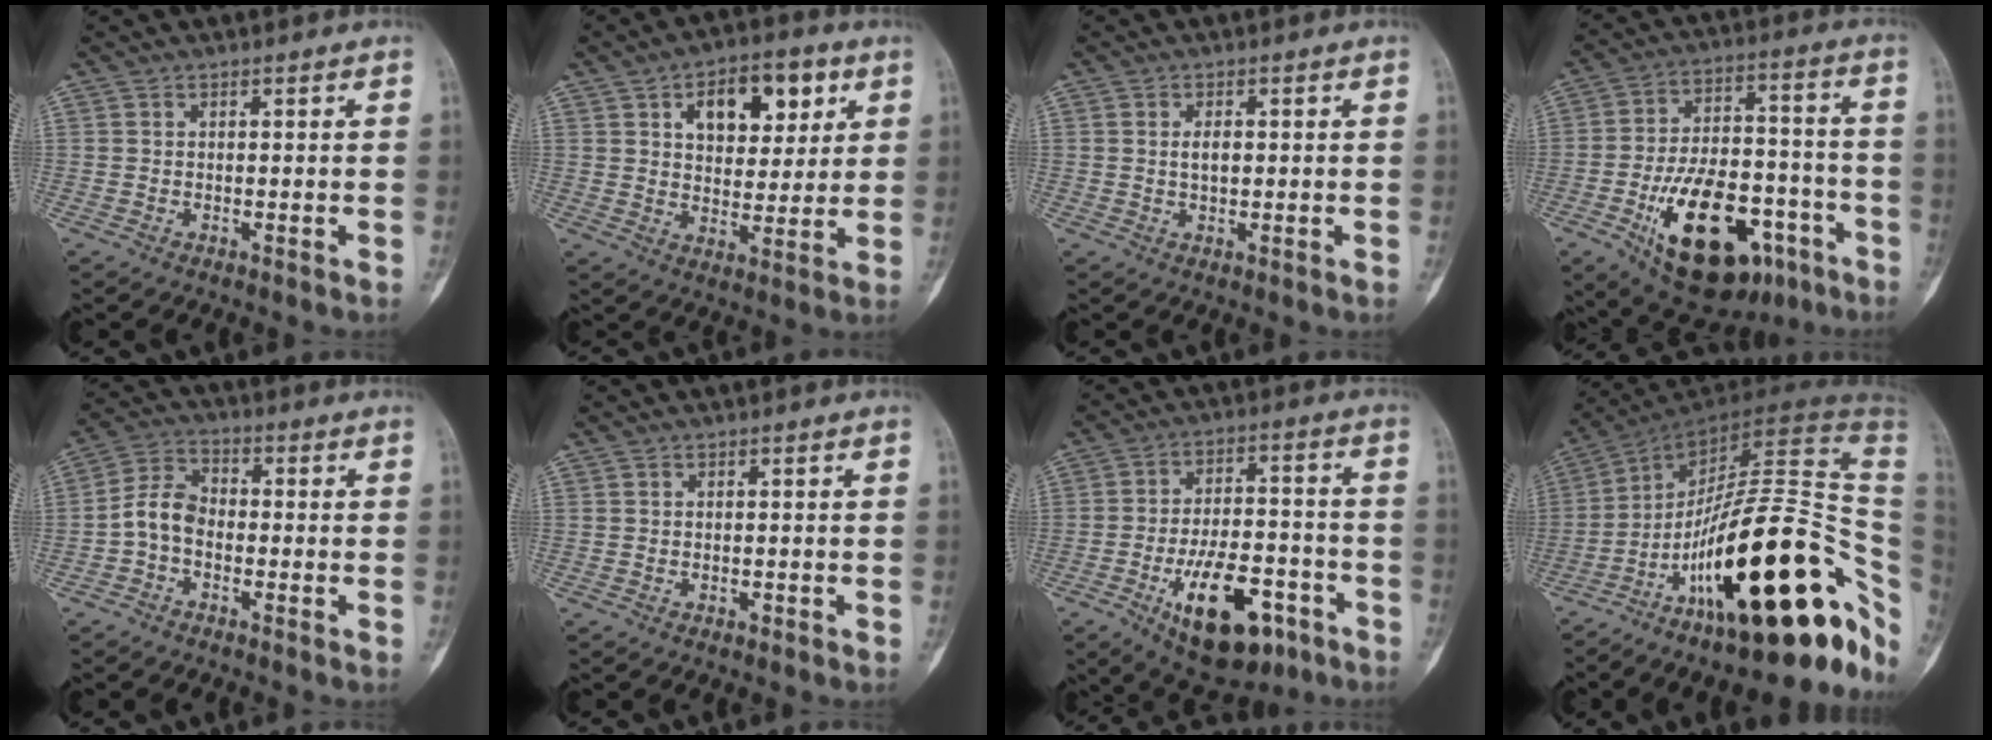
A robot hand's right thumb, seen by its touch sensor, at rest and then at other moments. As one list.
[{"total": 13.2, "force": [5.3, 7.7, 9.3], "torque": [-0.092, -0.009, 0.081]}, {"total": 2.4, "force": [0.3, 1.3, 2.0], "torque": [-0.034, -0.001, 0.007]}, {"total": 24.6, "force": [-11.0, 12.7, 17.9], "torque": [-0.275, 0.053, -0.158]}, {"total": 6.1, "force": [-1.8, 4.1, 4.2], "torque": [-0.073, 0.026, -0.050]}, {"total": 0.7, "force": [-0.4, 0.4, 0.4], "torque": [-0.006, 0.004, -0.004]}, {"total": 17.3, "force": [-8.1, 8.4, 12.8], "torque": [-0.179, 0.040, -0.116]}, {"total": 31.6, "force": [-10.3, 10.6, 28.0], "torque": [-0.340, 0.082, -0.156]}]